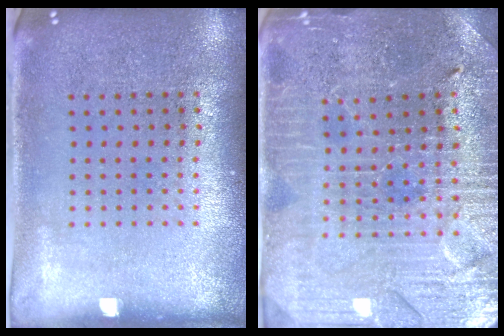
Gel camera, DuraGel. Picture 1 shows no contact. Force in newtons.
{"total": 3.3, "press": 3.2, "slide": 0.5}